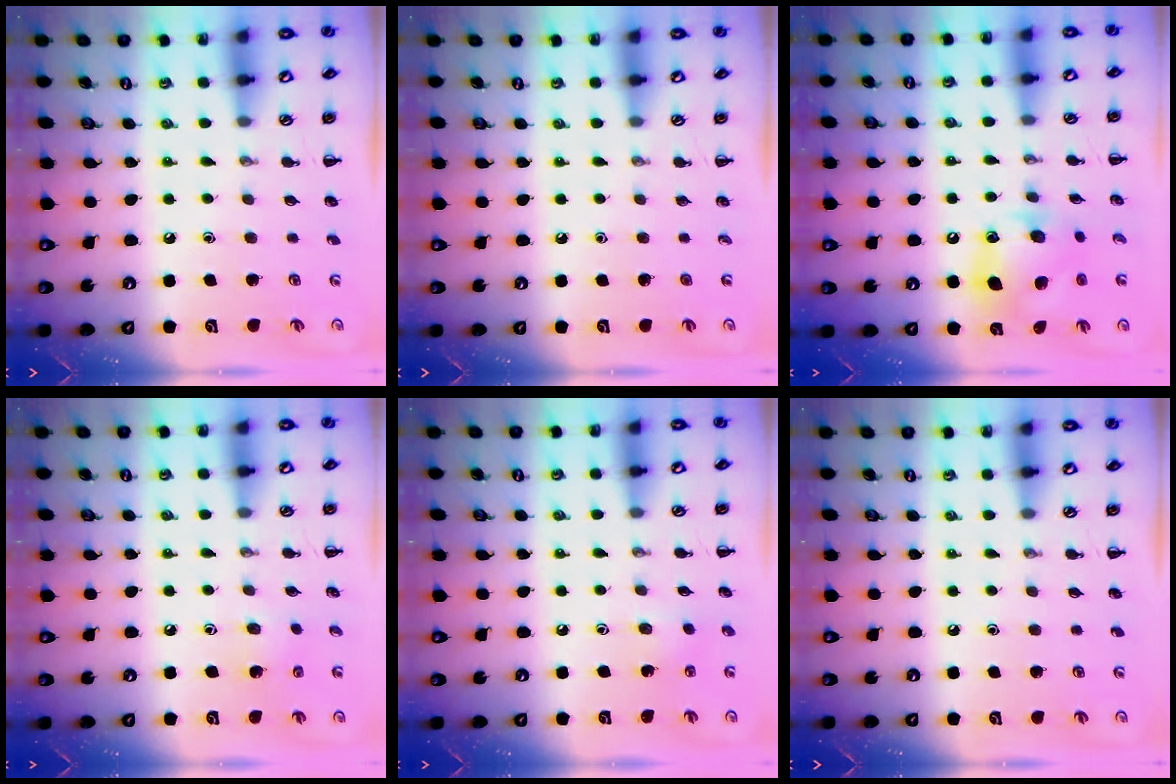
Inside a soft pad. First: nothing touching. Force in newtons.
{"total": 0.0}
{"total": 12.6, "press": 12.5, "slide": 1.6}
{"total": 3.7, "press": 3.5, "slide": 1.0}
{"total": 3.5, "press": 3.3, "slide": 1.0}
{"total": 0.0}